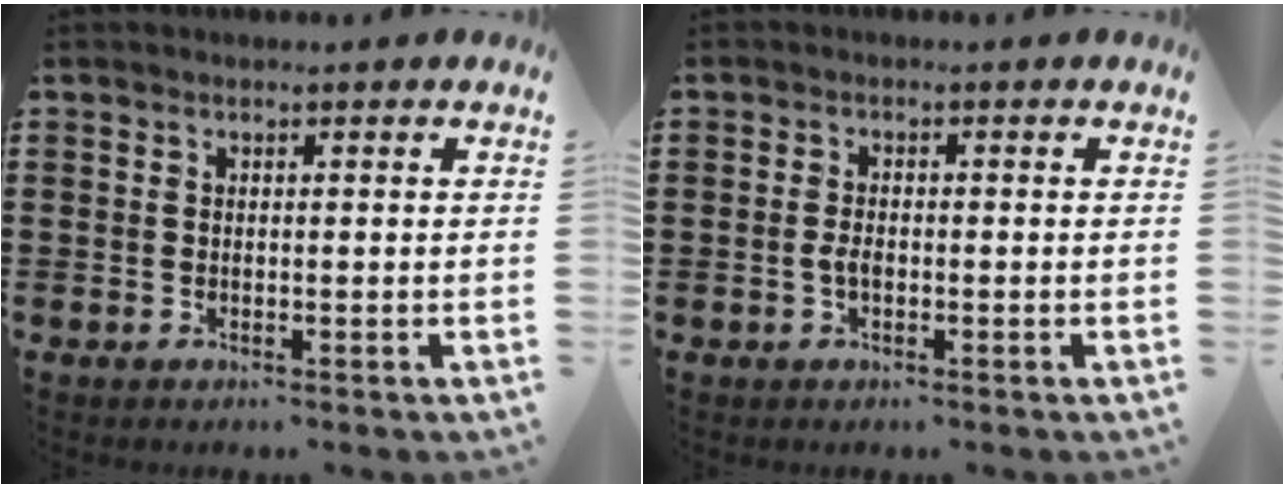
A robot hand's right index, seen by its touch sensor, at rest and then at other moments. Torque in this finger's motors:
{"motor_torque": [2.14, 0.00, 0.05, 0.06]}